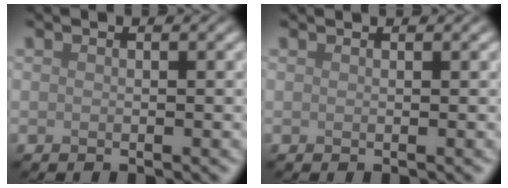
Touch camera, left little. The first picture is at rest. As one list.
[{"total": 0.9, "force": [0.8, 0.0, 0.2], "torque": [-0.008, -0.004, 0.008]}]